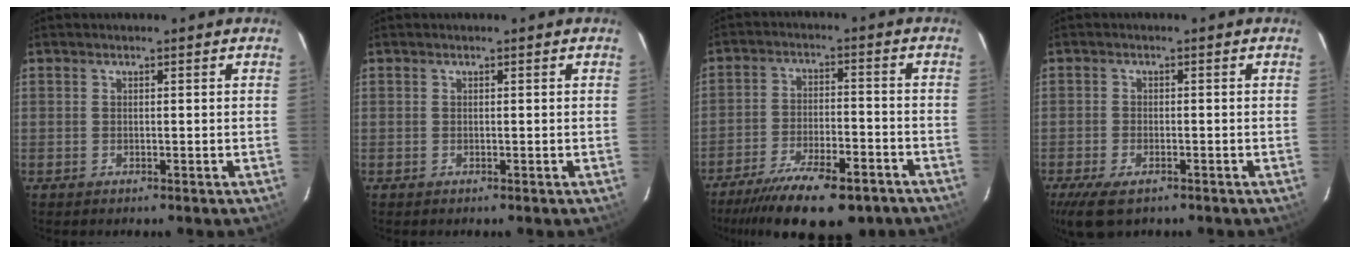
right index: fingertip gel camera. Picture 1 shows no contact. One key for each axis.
{"total": 0.0}
{"total": 17.3, "fx": -13.2, "fy": 5.4, "fz": 9.8, "tx": -0.193, "ty": -0.027, "tz": -0.198}
{"total": 6.9, "fx": -4.5, "fy": 3.1, "fz": 4.2, "tx": -0.104, "ty": -0.024, "tz": -0.079}